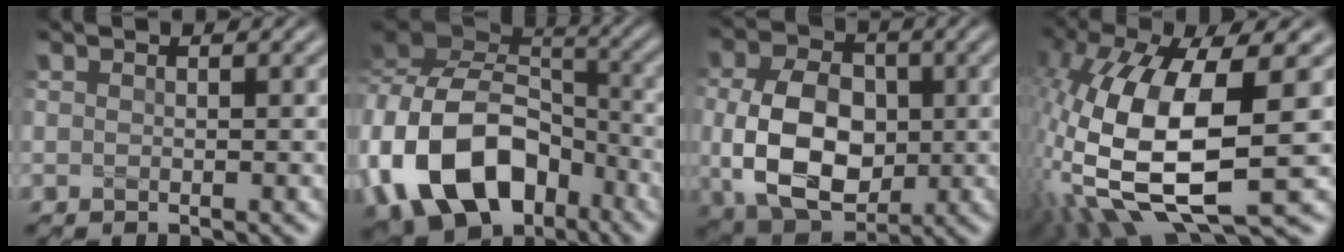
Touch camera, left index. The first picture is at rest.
{"total": 13.8, "force": [-5.2, 9.4, 8.6], "torque": [-0.182, -0.016, -0.090]}
{"total": 9.6, "force": [-0.3, 6.6, 6.9], "torque": [-0.140, -0.010, -0.003]}
{"total": 14.1, "force": [-1.8, 5.2, 13.0], "torque": [-0.287, -0.008, -0.031]}